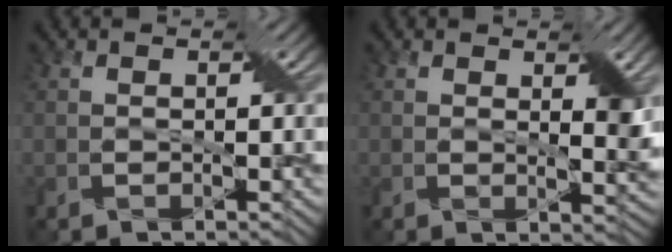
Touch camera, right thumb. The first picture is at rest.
{"total": 2.8, "force": [1.2, 0.9, 2.3], "torque": [-0.039, -0.003, 0.023]}